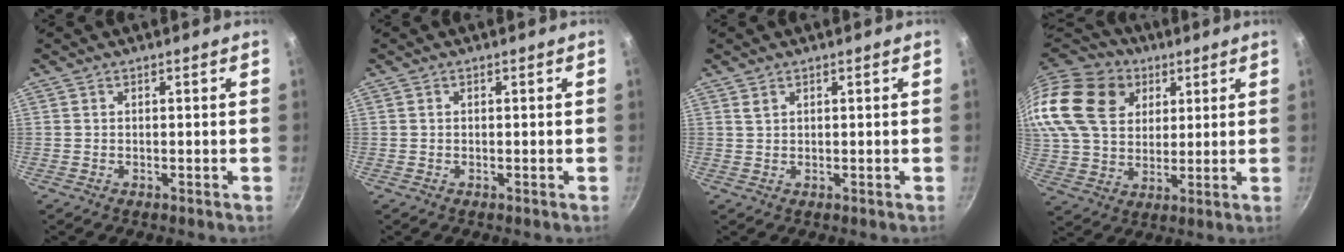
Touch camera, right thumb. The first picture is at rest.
{"total": 0.0}
{"total": 1.3, "force": [0.9, 0.7, 0.7], "torque": [-0.012, -0.002, 0.019]}
{"total": 26.7, "force": [12.5, 19.2, 13.7], "torque": [-0.302, 0.015, 0.235]}